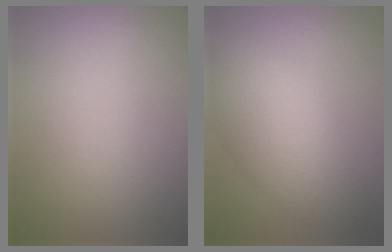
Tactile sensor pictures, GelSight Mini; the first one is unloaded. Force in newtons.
{"total": 5.6, "press": 5.6, "slide": 0.1}